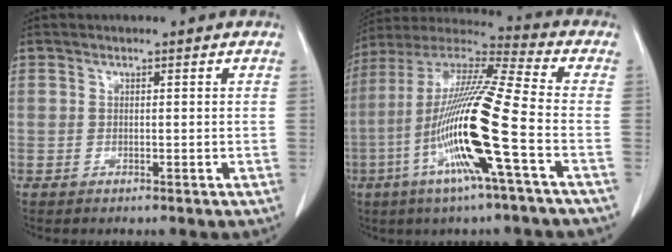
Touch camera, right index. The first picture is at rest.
{"total": 18.9, "force": [-5.5, -0.4, 18.0], "torque": [-0.362, -0.012, -0.116]}